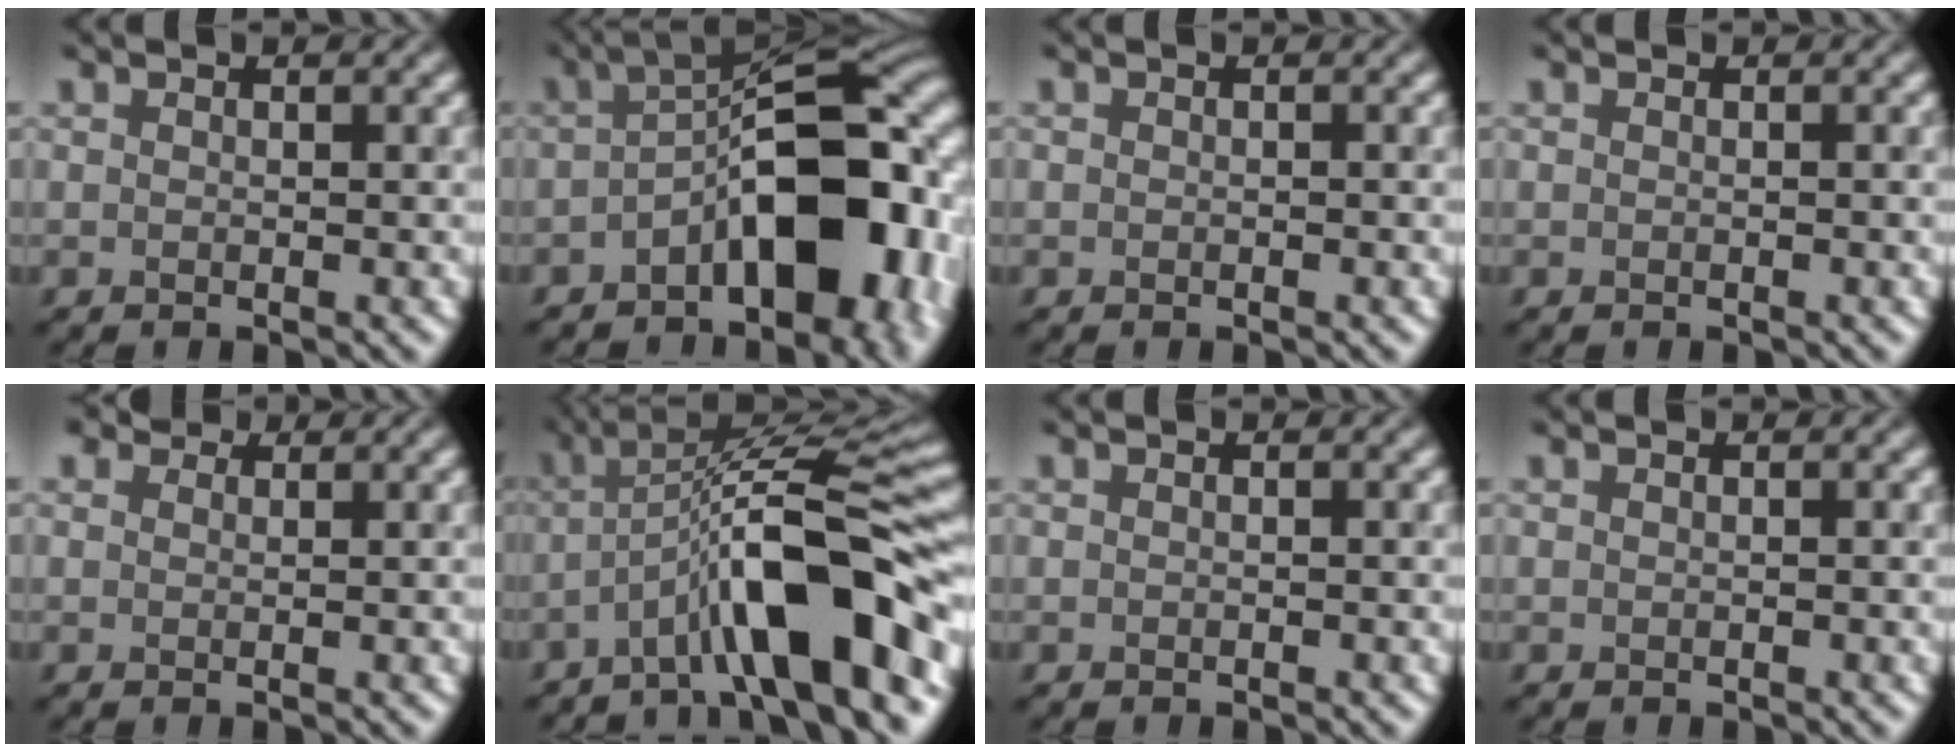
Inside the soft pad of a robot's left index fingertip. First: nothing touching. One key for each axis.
{"total": 12.0, "fx": -3.0, "fy": 5.9, "fz": 10.0, "tx": -0.120, "ty": 0.014, "tz": -0.057}
{"total": 0.0}
{"total": 0.0}
{"total": 2.0, "fx": 1.5, "fy": 1.0, "fz": 0.7, "tx": -0.012, "ty": -0.005, "tz": 0.005}
{"total": 10.4, "fx": -4.4, "fy": 2.2, "fz": 9.1, "tx": -0.130, "ty": 0.023, "tz": -0.079}
{"total": 0.0}
{"total": 0.0}